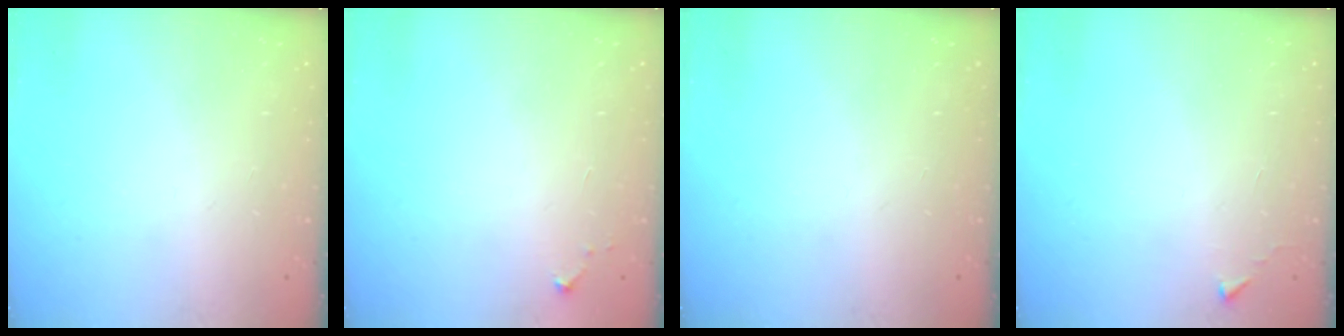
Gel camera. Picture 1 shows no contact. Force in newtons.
{"total": 2.6, "press": 2.6, "slide": 0.4}
{"total": 0.0}
{"total": 2.7, "press": 2.6, "slide": 0.4}